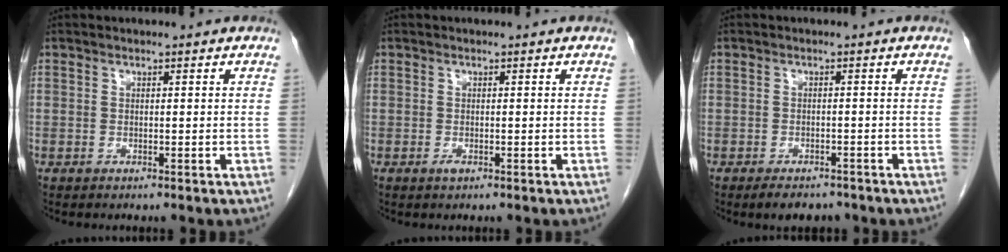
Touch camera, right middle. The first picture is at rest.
{"total": 0.7, "force": [-0.4, 0.3, 0.5], "torque": [-0.011, -0.001, -0.005]}
{"total": 4.2, "force": [-3.4, 1.8, 1.8], "torque": [-0.026, -0.004, -0.045]}